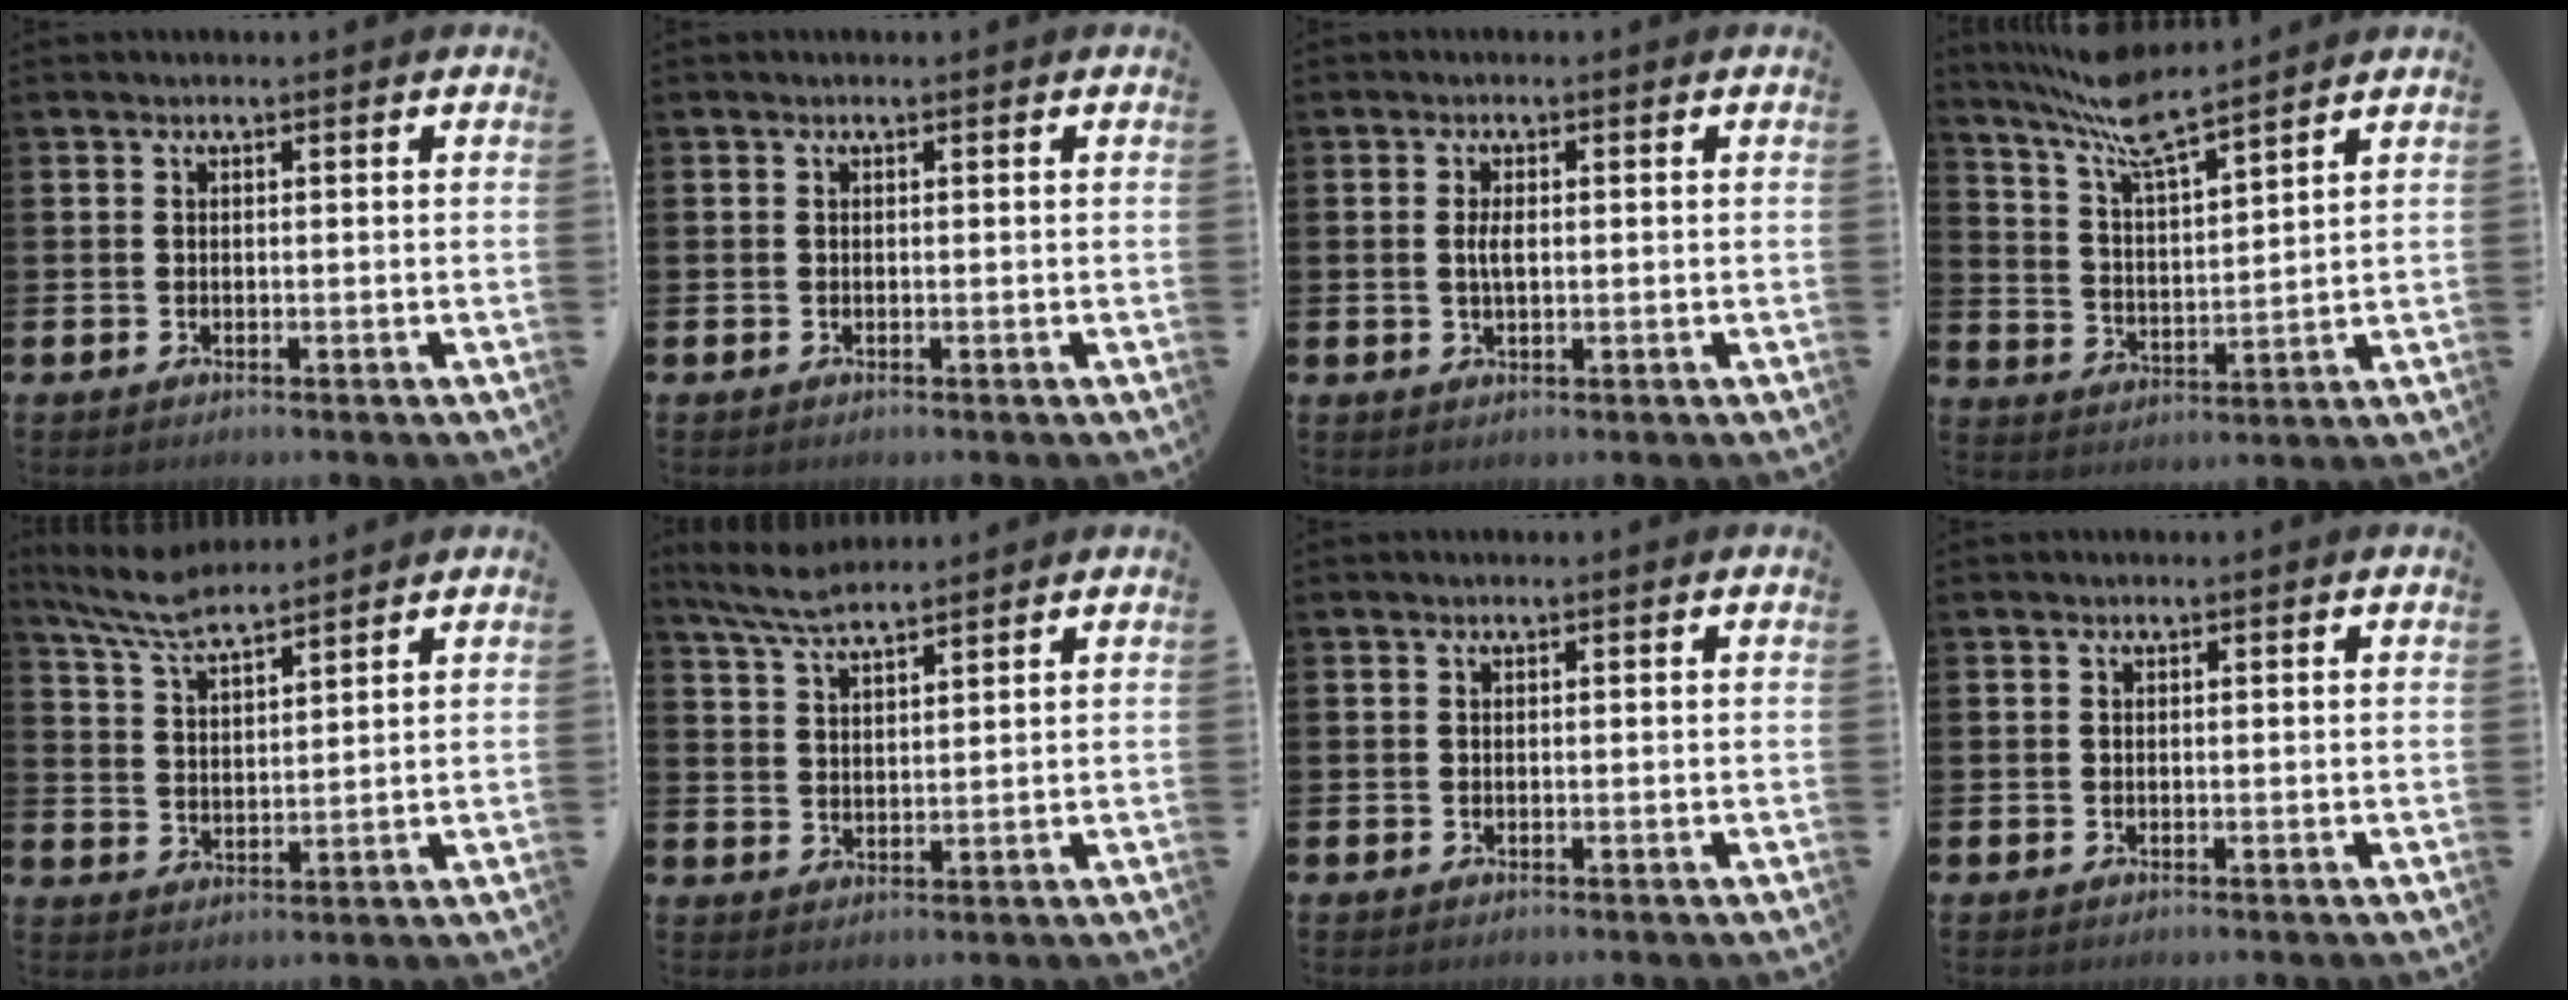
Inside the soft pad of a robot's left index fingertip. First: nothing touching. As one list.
[{"total": 0.0}, {"total": 2.3, "force": [0.2, 0.9, 2.1], "torque": [-0.040, 0.003, 0.000]}, {"total": 8.7, "force": [7.9, 0.9, 3.5], "torque": [-0.098, -0.038, 0.143]}, {"total": 6.8, "force": [6.3, 1.0, 2.3], "torque": [-0.068, -0.023, 0.116]}, {"total": 5.8, "force": [5.4, 0.8, 2.1], "torque": [-0.059, -0.017, 0.099]}, {"total": 0.0}, {"total": 0.0}]